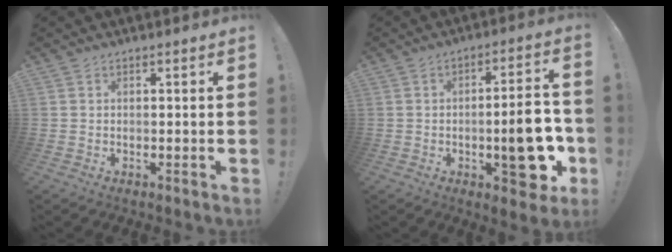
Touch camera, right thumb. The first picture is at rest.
{"total": 15.3, "force": [-3.8, 6.0, 13.5], "torque": [-0.150, 0.006, -0.054]}